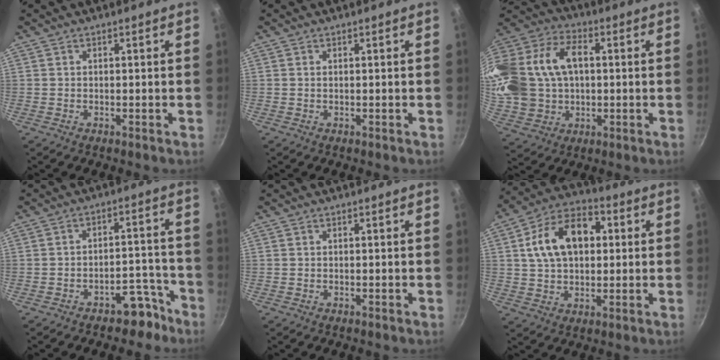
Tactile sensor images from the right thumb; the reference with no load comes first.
{"total": 0.0}
{"total": 28.3, "force": [3.6, 20.0, 19.6], "torque": [-0.457, 0.053, 0.080]}
{"total": 6.3, "force": [-4.6, 3.3, 2.7], "torque": [-0.018, 0.065, -0.066]}
{"total": 0.0}
{"total": 14.9, "force": [3.0, 9.5, 11.0], "torque": [-0.173, 0.018, 0.044]}